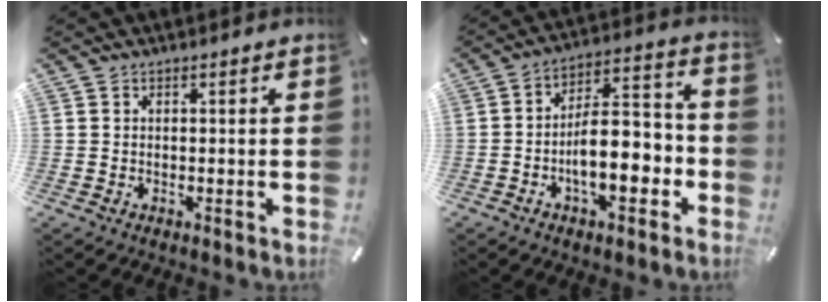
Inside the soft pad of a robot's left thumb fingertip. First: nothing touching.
{"total": 12.9, "force": [-4.2, 6.5, 10.4], "torque": [-0.151, 0.004, -0.078]}